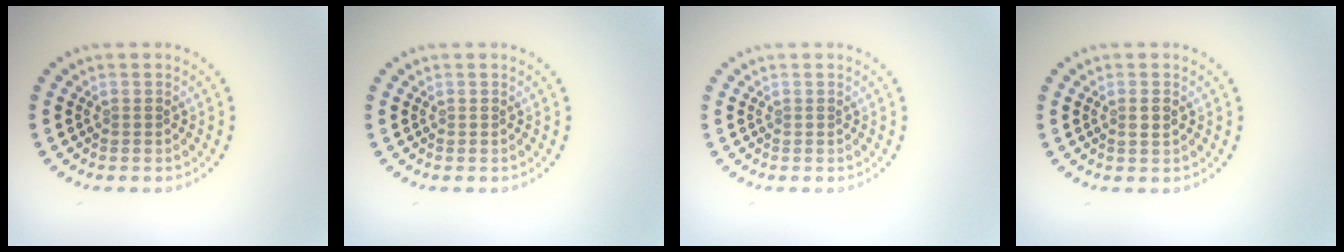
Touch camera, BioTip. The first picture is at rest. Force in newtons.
{"total": 0.0}
{"total": 0.0}
{"total": 1.0, "press": 1.0, "slide": 0.3}